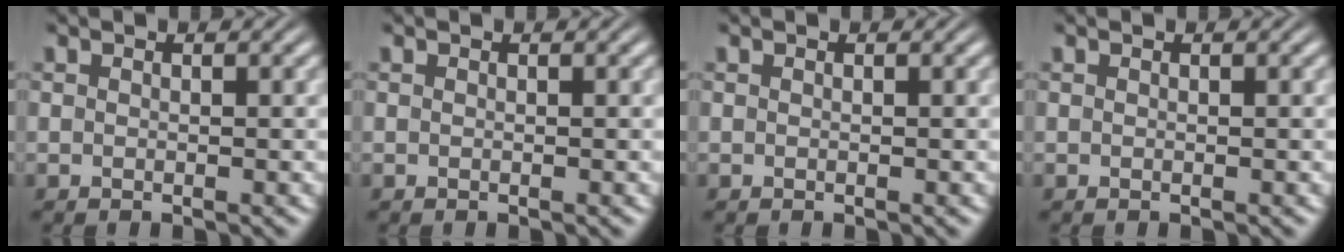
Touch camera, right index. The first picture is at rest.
{"total": 0.0}
{"total": 0.0}
{"total": 0.0}